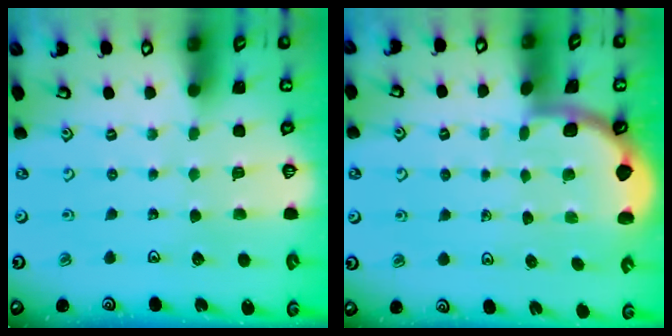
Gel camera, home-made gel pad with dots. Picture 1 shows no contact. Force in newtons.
{"total": 1.8, "press": 1.8, "slide": 0.0}